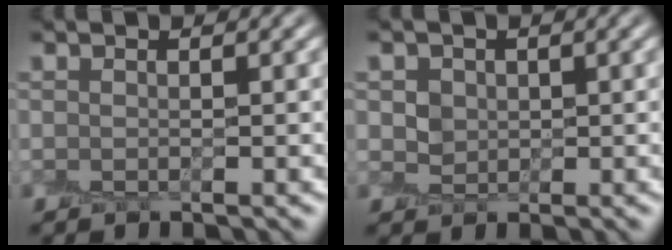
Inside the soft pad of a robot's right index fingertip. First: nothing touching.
{"total": 2.7, "force": [1.4, 2.2, 0.6], "torque": [-0.002, 0.016, 0.014]}